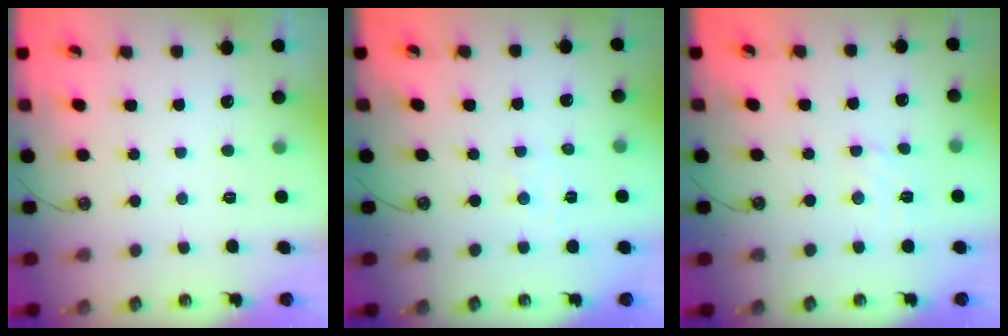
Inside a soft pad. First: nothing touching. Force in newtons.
{"total": 3.4, "press": 3.3, "slide": 0.5}
{"total": 4.7, "press": 4.6, "slide": 0.6}